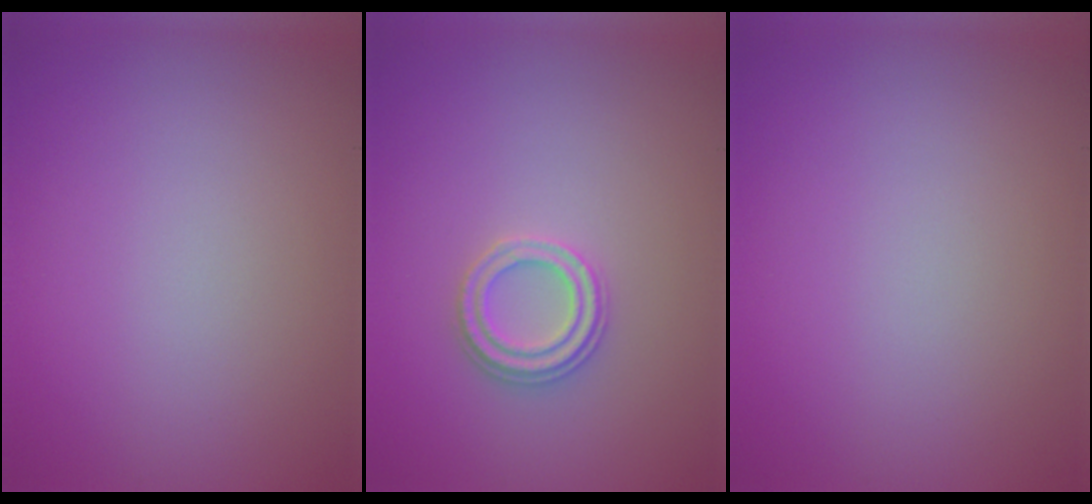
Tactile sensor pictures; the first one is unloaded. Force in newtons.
{"total": 2.4, "press": 2.3, "slide": 0.6}
{"total": 0.0}